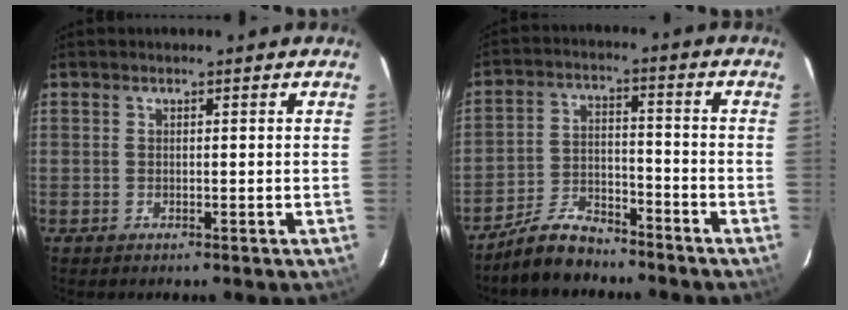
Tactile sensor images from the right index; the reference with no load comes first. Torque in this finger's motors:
{"motor_torque": [0.14, -0.39, 0.10, -0.01]}